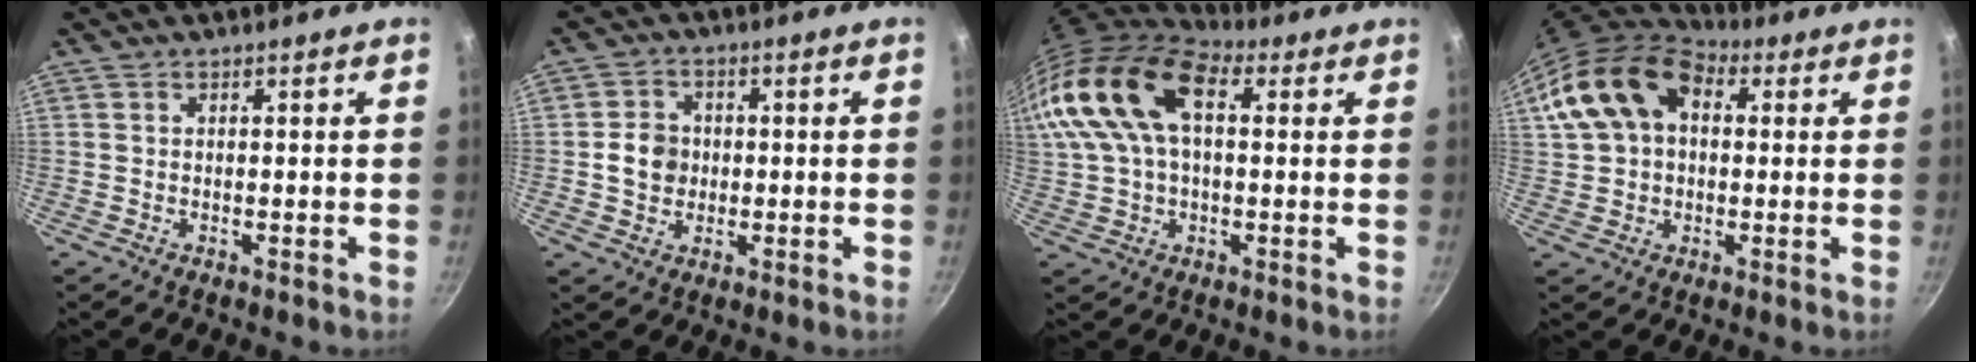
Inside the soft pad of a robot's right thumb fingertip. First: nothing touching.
{"total": 5.8, "force": [-0.1, 5.1, 2.8], "torque": [-0.024, 0.010, -0.007]}
{"total": 21.0, "force": [5.4, 12.4, 16.1], "torque": [-0.322, 0.029, 0.086]}
{"total": 15.8, "force": [4.0, 11.1, 10.6], "torque": [-0.178, 0.029, 0.059]}